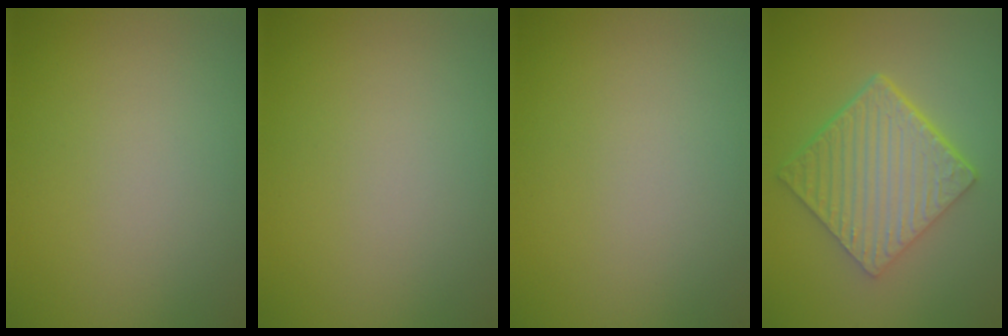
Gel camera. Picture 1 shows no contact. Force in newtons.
{"total": 0.0}
{"total": 0.0}
{"total": 6.6, "press": 4.7, "slide": 4.7}